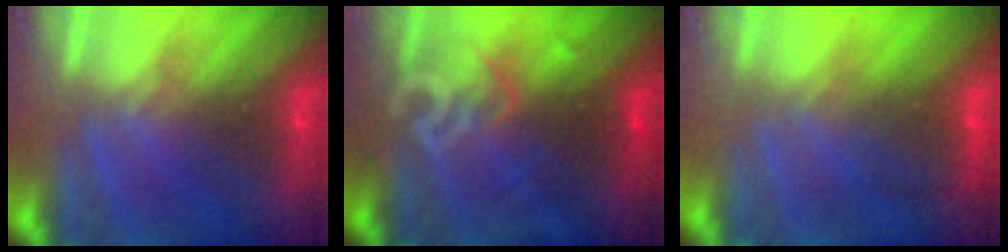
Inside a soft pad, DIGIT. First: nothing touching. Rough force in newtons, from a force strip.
{"total": 2.8}
{"total": 2.6}